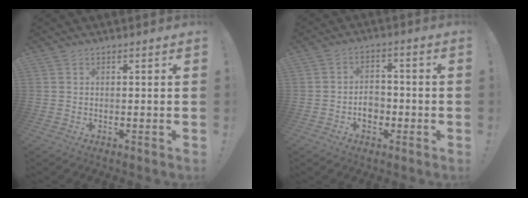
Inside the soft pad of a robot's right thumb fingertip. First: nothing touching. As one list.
[{"total": 6.2, "force": [-1.8, 4.9, 3.4], "torque": [-0.042, 0.006, -0.034]}]